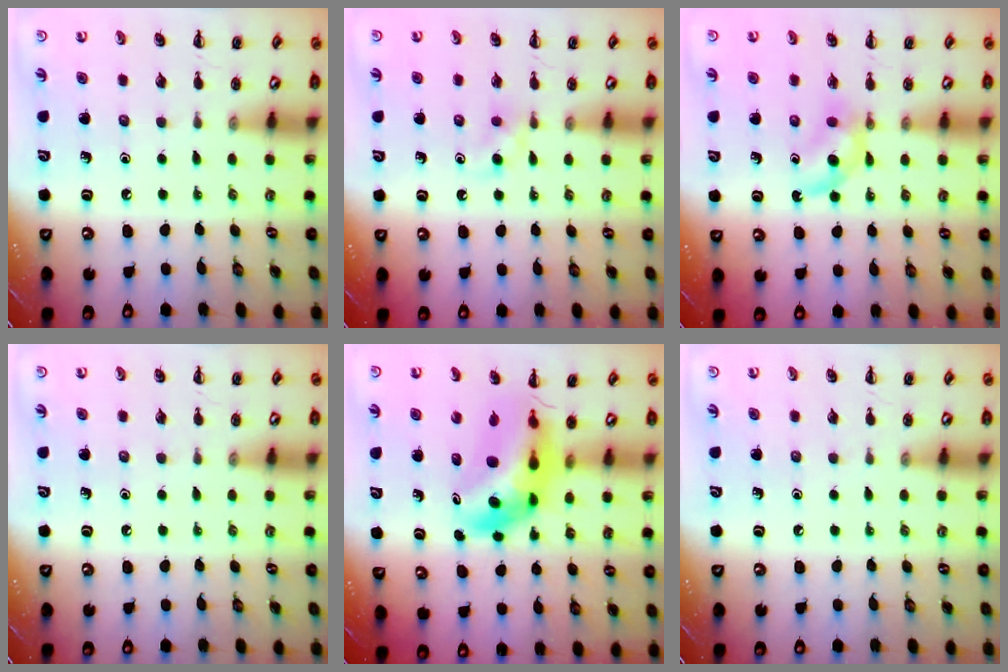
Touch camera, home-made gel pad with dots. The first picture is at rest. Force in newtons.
{"total": 4.2, "press": 4.0, "slide": 1.3}
{"total": 4.5, "press": 4.1, "slide": 1.7}
{"total": 0.0}
{"total": 8.7, "press": 8.2, "slide": 3.0}
{"total": 0.0}